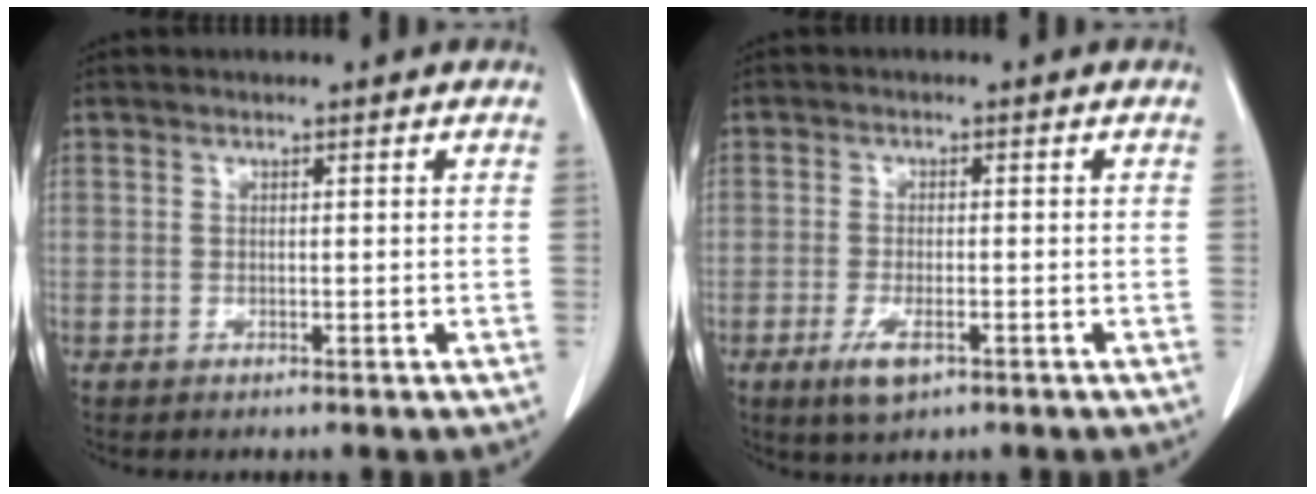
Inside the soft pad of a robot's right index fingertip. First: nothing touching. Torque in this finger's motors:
{"motor_torque": [0.46, -0.20, 0.11, 0.06]}